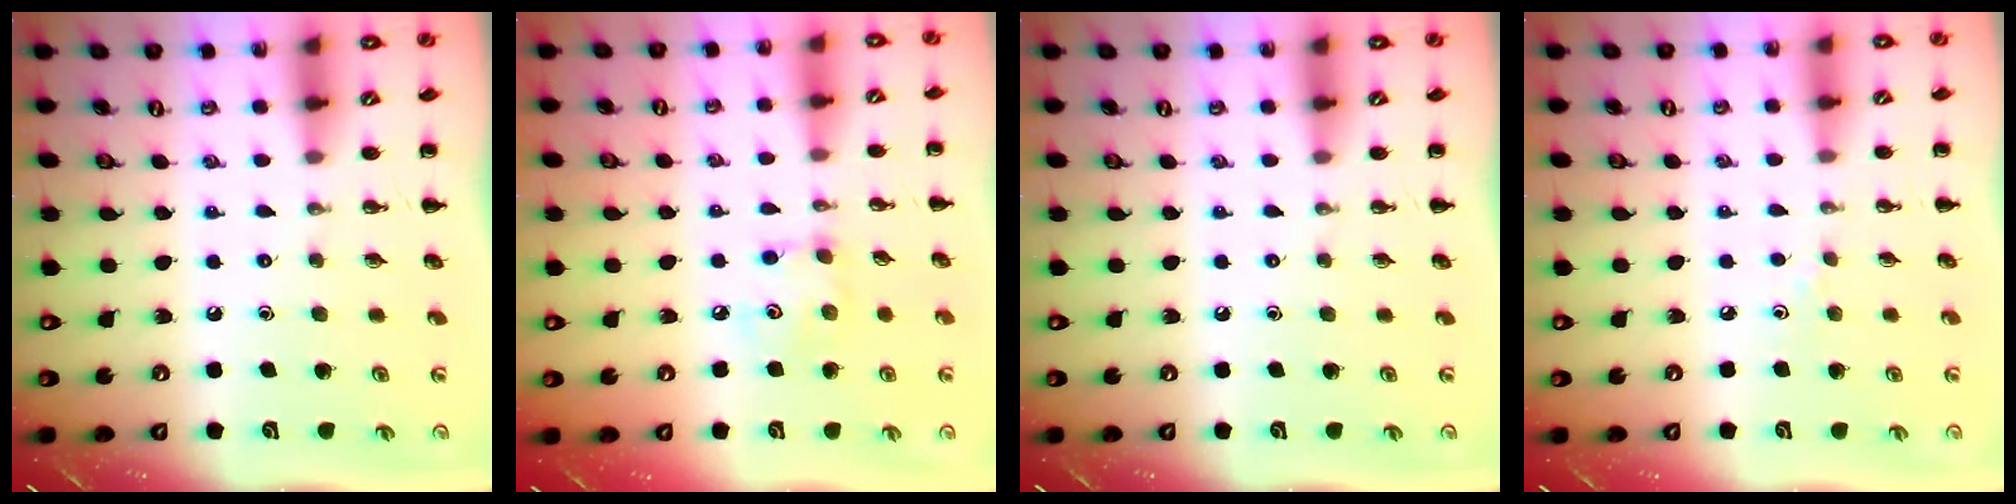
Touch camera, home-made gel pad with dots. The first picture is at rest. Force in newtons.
{"total": 4.9, "press": 4.8, "slide": 0.7}
{"total": 0.0}
{"total": 2.2, "press": 2.1, "slide": 0.9}